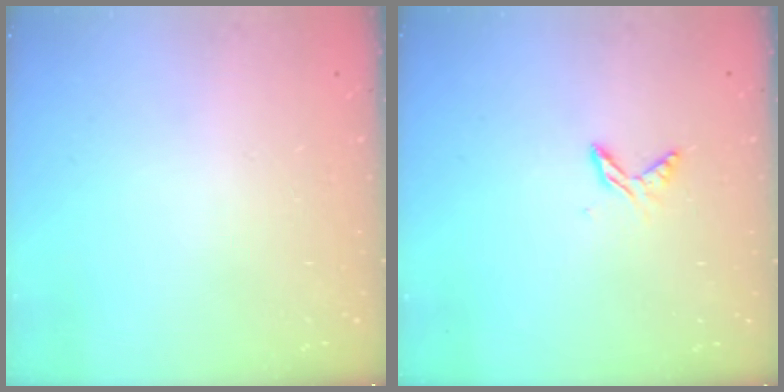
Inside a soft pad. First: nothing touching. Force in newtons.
{"total": 5.2, "press": 5.1, "slide": 0.7}